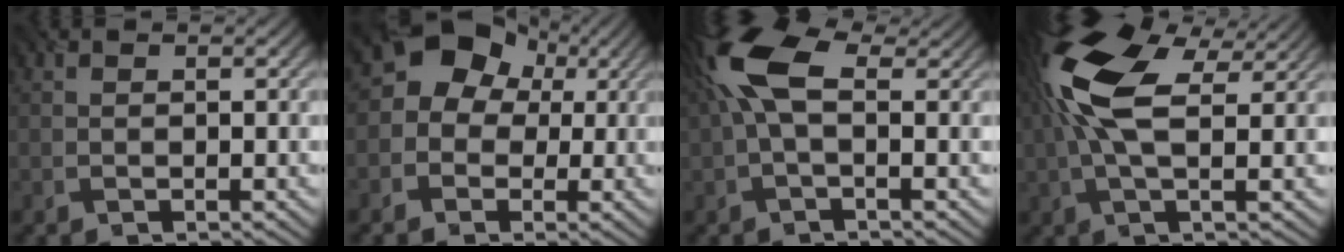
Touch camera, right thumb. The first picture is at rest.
{"total": 8.5, "force": [1.2, 7.6, 3.6], "torque": [-0.063, 0.019, -0.010]}
{"total": 8.6, "force": [1.9, 4.1, 7.4], "torque": [-0.180, 0.025, 0.024]}
{"total": 12.7, "force": [3.7, 5.8, 10.7], "torque": [-0.243, 0.020, 0.063]}